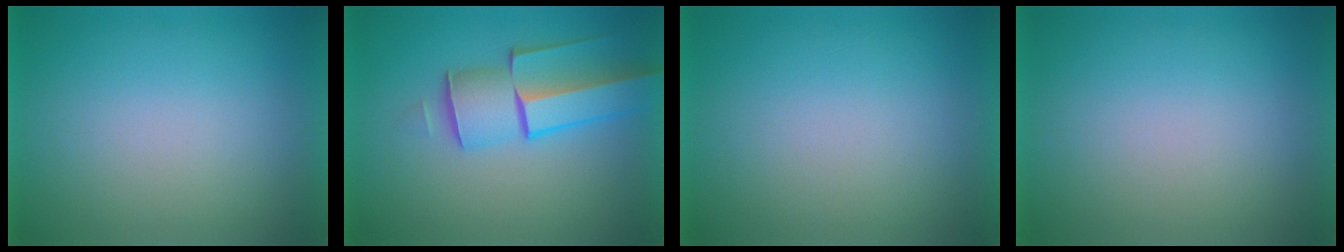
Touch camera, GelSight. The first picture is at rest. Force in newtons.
{"total": 5.8}
{"total": 0.0}
{"total": 0.0}